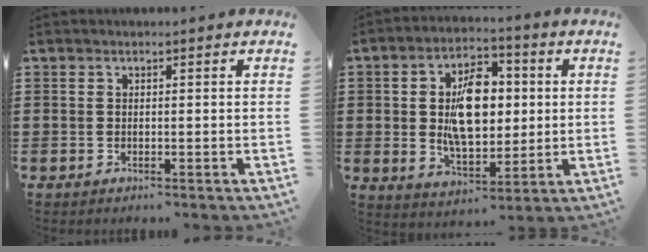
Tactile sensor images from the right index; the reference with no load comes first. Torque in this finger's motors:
{"motor_torque": [1.95, 0.19, 1.05, 0.21]}